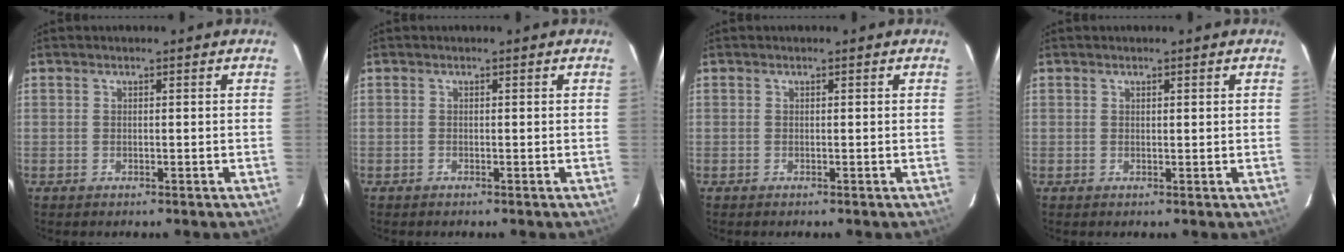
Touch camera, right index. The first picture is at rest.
{"total": 0.0}
{"total": 0.0}
{"total": 0.5, "force": [0.3, 0.1, 0.4], "torque": [-0.009, 0.001, 0.005]}